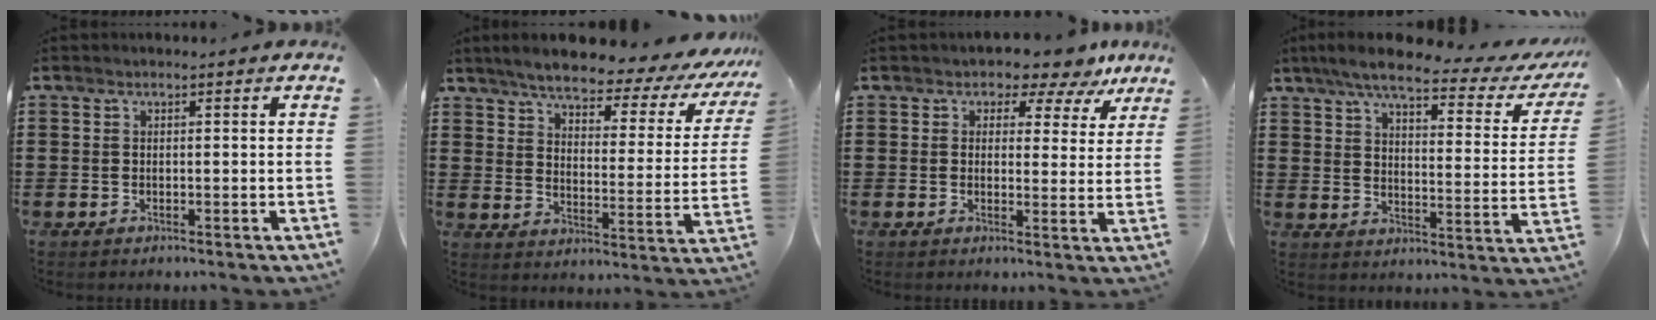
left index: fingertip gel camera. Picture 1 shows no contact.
{"total": 5.6, "force": [4.9, 0.8, 2.5], "torque": [-0.067, -0.038, 0.077]}
{"total": 3.1, "force": [2.5, 1.7, 0.6], "torque": [-0.015, -0.012, 0.039]}
{"total": 7.6, "force": [5.8, 1.0, 4.8], "torque": [-0.108, -0.027, 0.096]}